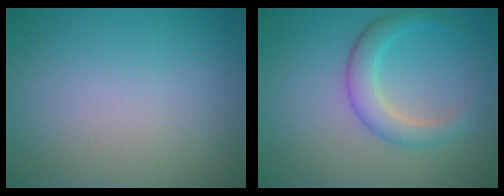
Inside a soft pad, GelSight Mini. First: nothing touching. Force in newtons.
{"total": 3.3, "press": 3.3, "slide": 0.1}